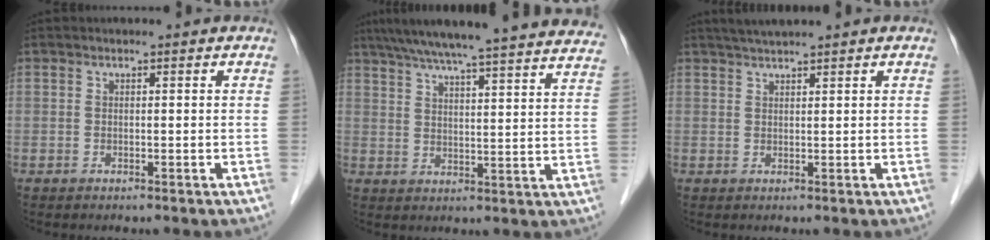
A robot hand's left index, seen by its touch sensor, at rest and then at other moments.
{"total": 29.7, "force": [26.8, 1.2, 12.8], "torque": [-0.204, -0.025, 0.332]}
{"total": 3.0, "force": [2.7, -0.4, 1.4], "torque": [-0.024, 0.017, 0.049]}